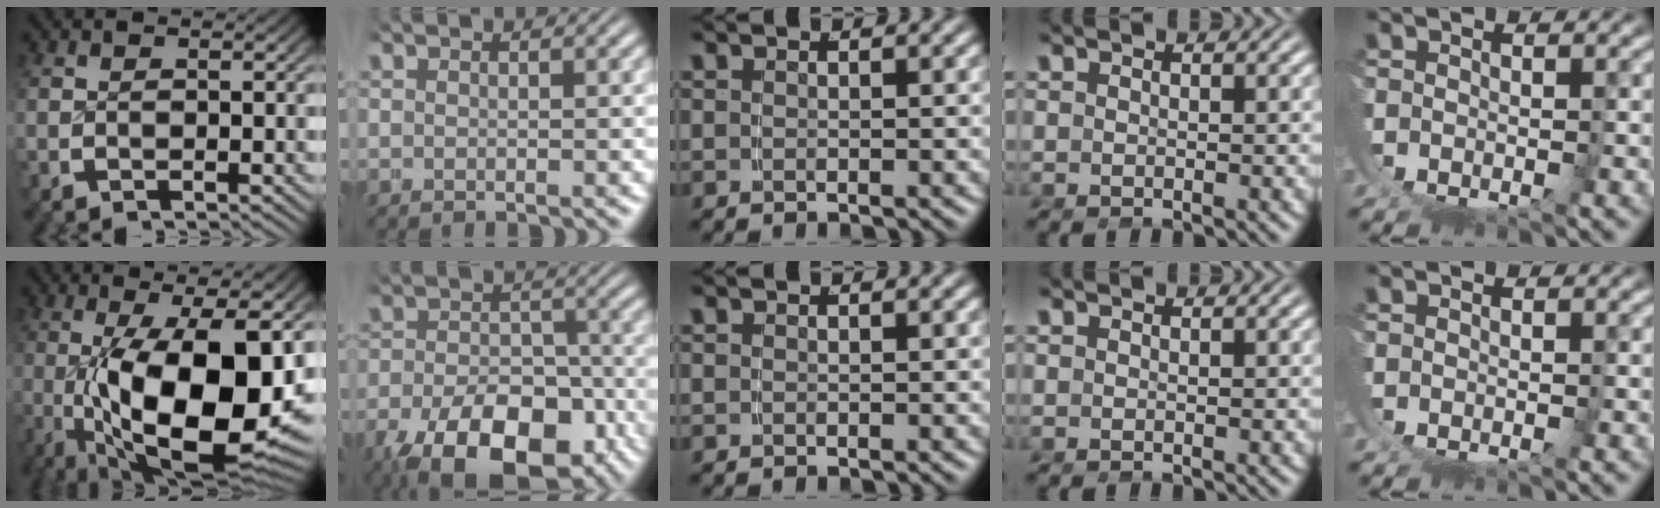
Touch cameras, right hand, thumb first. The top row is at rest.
{"thumb": {"total": 20.1, "force": [-3.4, 9.9, 17.1], "torque": [-0.310, -0.069, -0.010]}, "index": {"total": 11.2, "force": [-7.5, 5.7, 5.9], "torque": [-0.095, -0.043, -0.092]}}